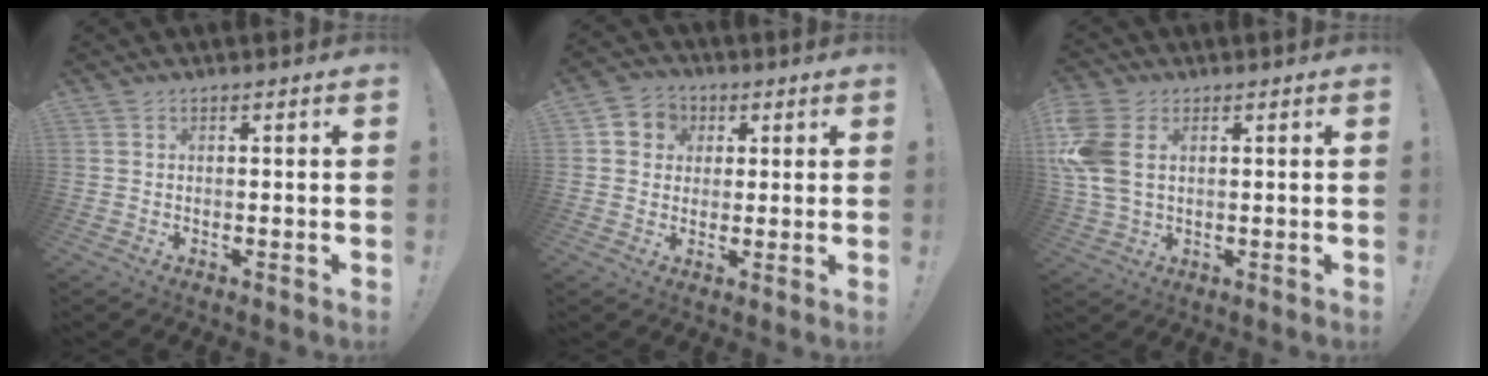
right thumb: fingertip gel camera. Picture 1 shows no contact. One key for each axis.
{"total": 6.3, "fx": 0.8, "fy": 6.0, "fz": 1.8, "tx": -0.025, "ty": 0.007, "tz": 0.017}
{"total": 10.6, "fx": 2.4, "fy": 7.2, "fz": 7.4, "tx": -0.163, "ty": 0.000, "tz": 0.050}